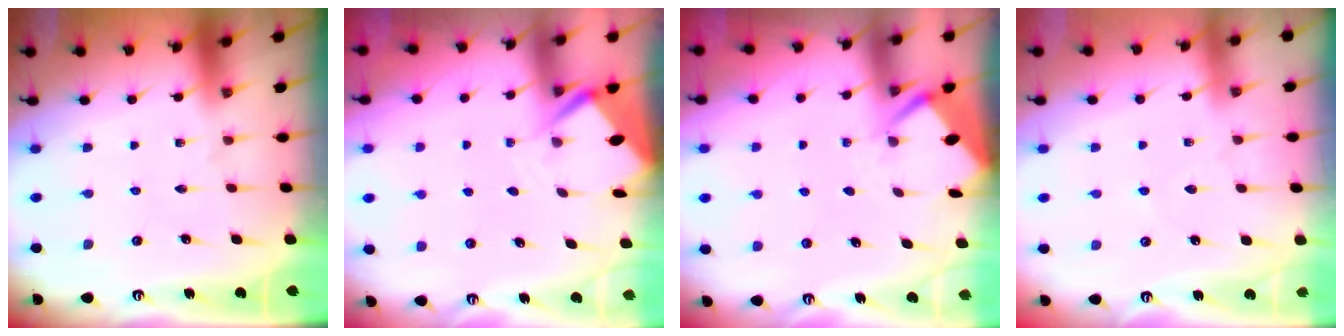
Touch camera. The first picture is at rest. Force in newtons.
{"total": 3.6, "press": 3.6, "slide": 0.3}
{"total": 2.8, "press": 2.8, "slide": 0.2}
{"total": 2.5, "press": 2.4, "slide": 0.5}